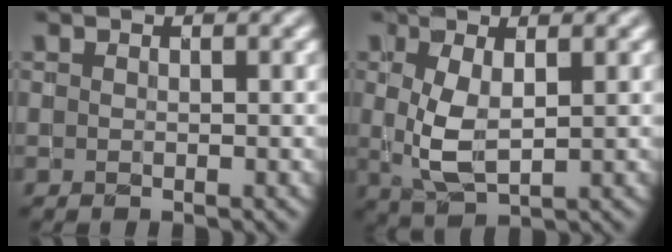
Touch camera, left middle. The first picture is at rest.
{"total": 3.6, "force": [0.4, 1.7, 3.1], "torque": [-0.071, -0.002, 0.014]}